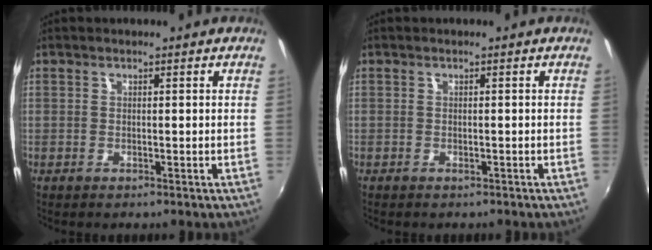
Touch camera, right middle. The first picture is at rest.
{"total": 0.8, "force": [-0.7, 0.5, 0.2], "torque": [-0.006, 0.000, -0.008]}